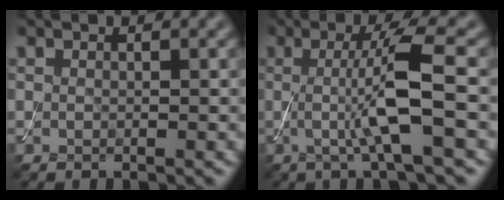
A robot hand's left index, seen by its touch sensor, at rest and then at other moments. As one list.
[{"total": 6.2, "force": [-0.2, 1.0, 6.1], "torque": [-0.111, 0.002, -0.009]}]